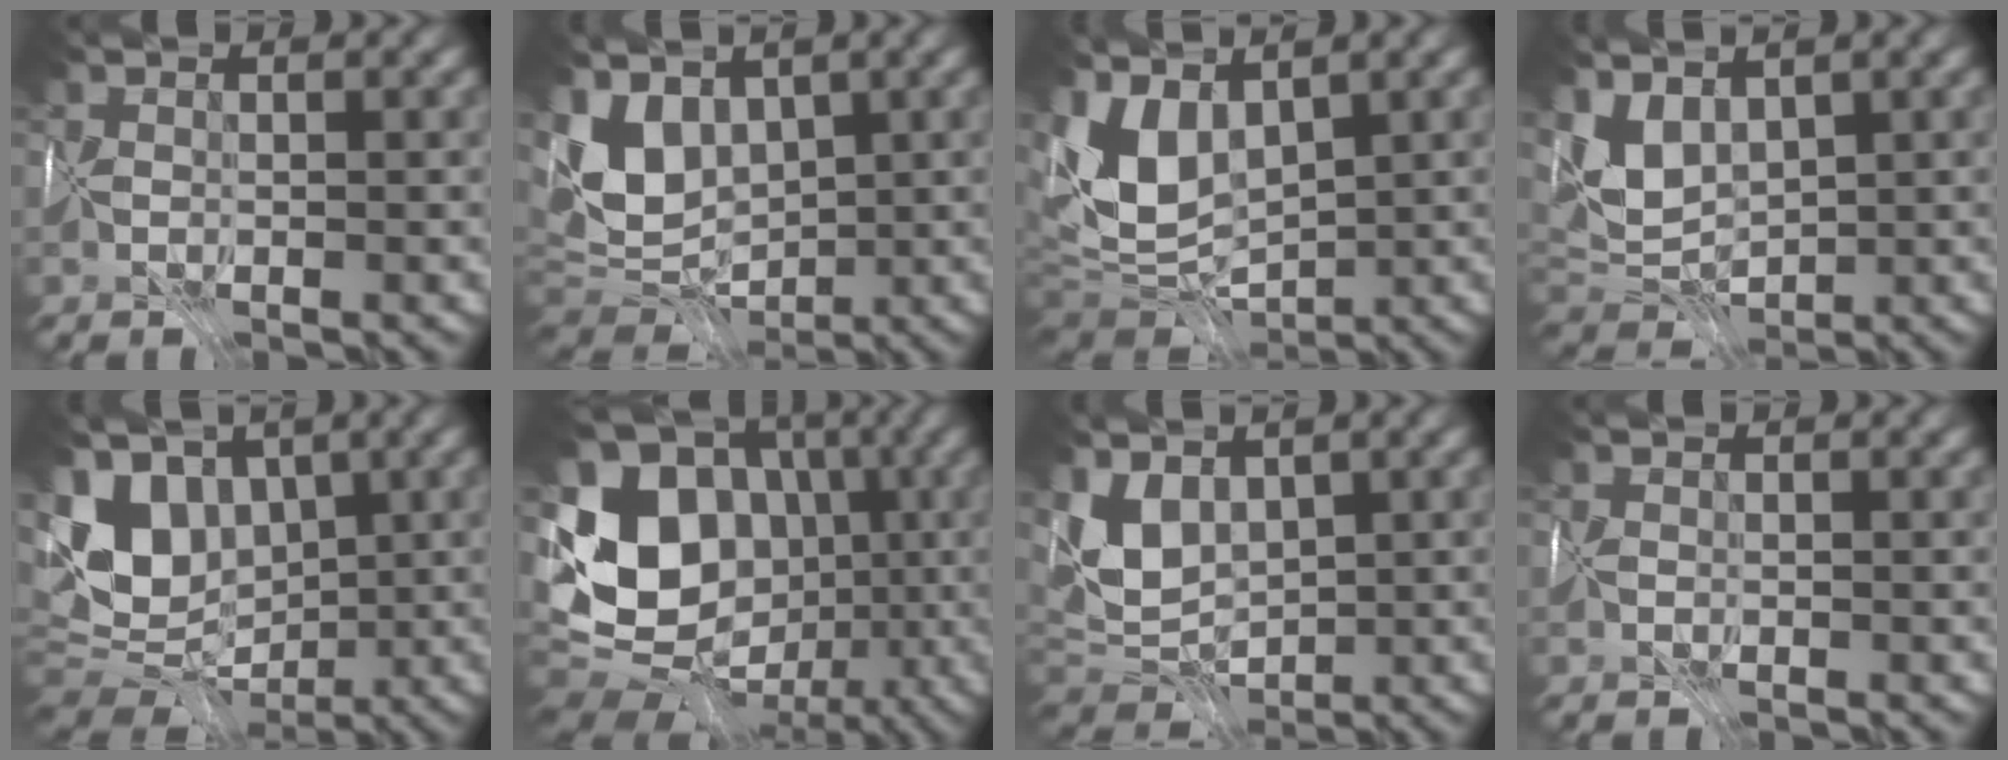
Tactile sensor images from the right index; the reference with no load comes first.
{"total": 5.5, "force": [2.5, 3.7, 3.3], "torque": [-0.080, 0.001, 0.045]}
{"total": 6.4, "force": [2.3, 4.0, 4.5], "torque": [-0.105, -0.003, 0.044]}
{"total": 2.9, "force": [2.5, 1.0, 1.1], "torque": [-0.033, 0.001, 0.052]}
{"total": 7.0, "force": [2.0, 5.1, 4.5], "torque": [-0.097, 0.001, 0.025]}
{"total": 13.5, "force": [0.5, 11.1, 7.7], "torque": [-0.157, 0.012, 0.001]}
{"total": 3.4, "force": [2.2, 2.0, 1.7], "torque": [-0.043, -0.003, 0.042]}
{"total": 0.0}